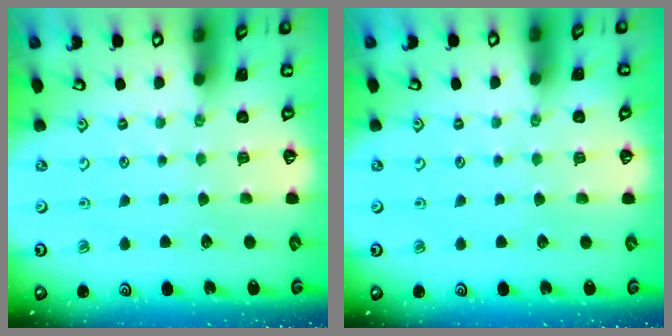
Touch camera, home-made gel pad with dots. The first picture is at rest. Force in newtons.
{"total": 0.0}